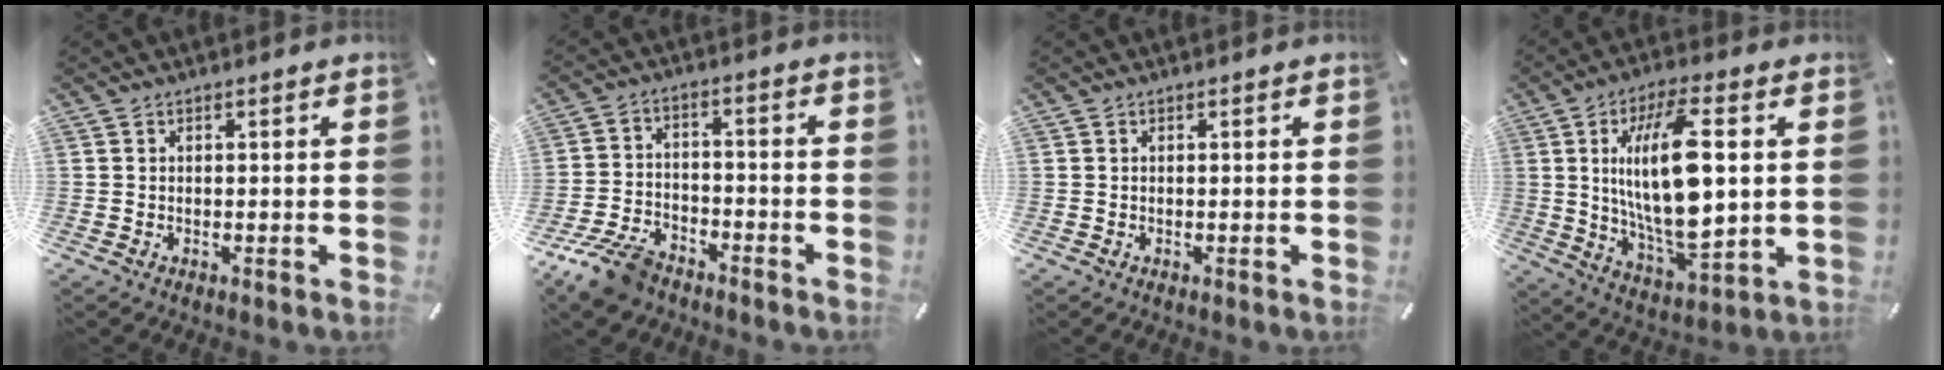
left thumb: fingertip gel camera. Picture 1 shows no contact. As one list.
[{"total": 9.8, "force": [-7.5, 4.6, 4.3], "torque": [-0.085, 0.038, -0.142]}, {"total": 0.0}, {"total": 19.2, "force": [3.3, 7.2, 17.5], "torque": [-0.346, -0.019, 0.044]}]